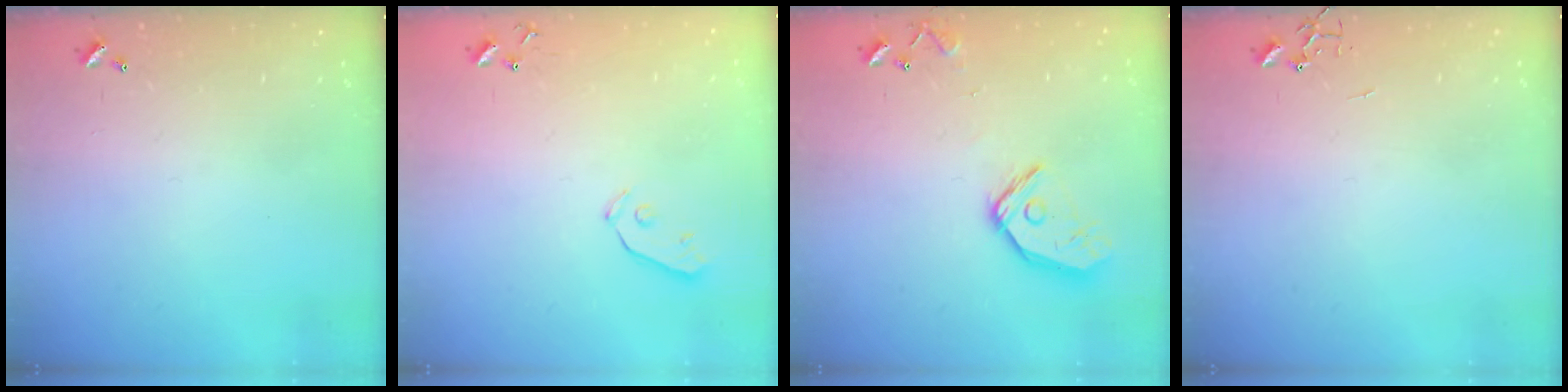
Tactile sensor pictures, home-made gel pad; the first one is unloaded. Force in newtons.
{"total": 3.8, "press": 3.8, "slide": 0.4}
{"total": 12.2, "press": 12.2, "slide": 1.1}
{"total": 0.0}